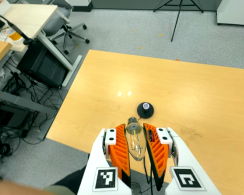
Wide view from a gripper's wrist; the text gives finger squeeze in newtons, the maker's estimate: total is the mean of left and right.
{"total": 20.7, "left": 22.4, "right": 19.0}